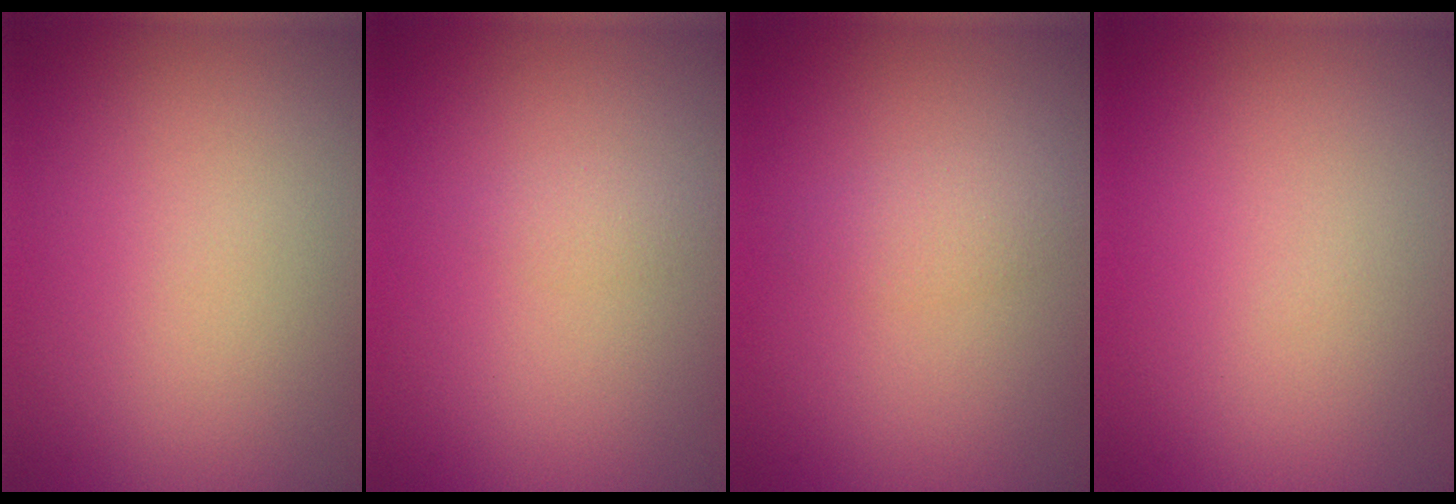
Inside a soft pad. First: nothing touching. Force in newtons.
{"total": 0.9, "press": 0.9, "slide": 0.0}
{"total": 1.9, "press": 1.9, "slide": 0.1}
{"total": 0.0}